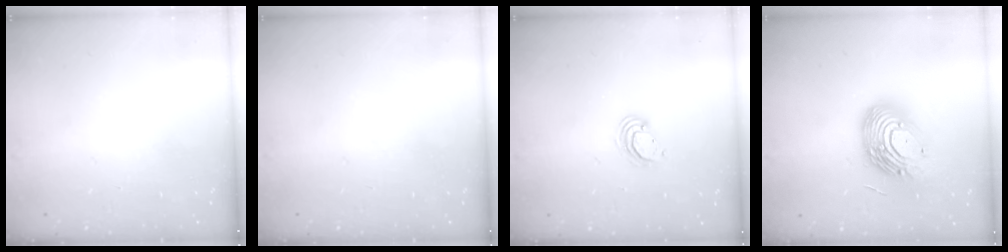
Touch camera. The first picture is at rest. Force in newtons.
{"total": 0.0}
{"total": 4.1, "press": 4.1, "slide": 0.2}
{"total": 17.8, "press": 17.7, "slide": 1.4}